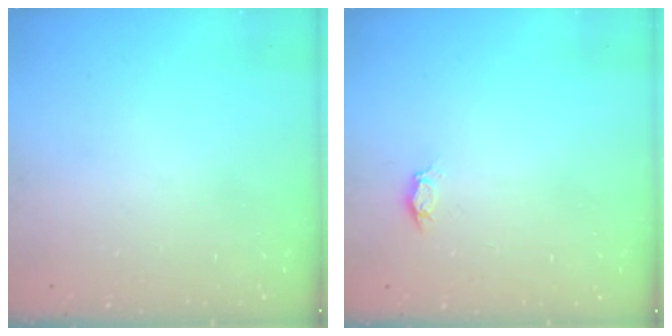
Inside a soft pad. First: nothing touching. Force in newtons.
{"total": 2.8, "press": 2.8, "slide": 0.3}